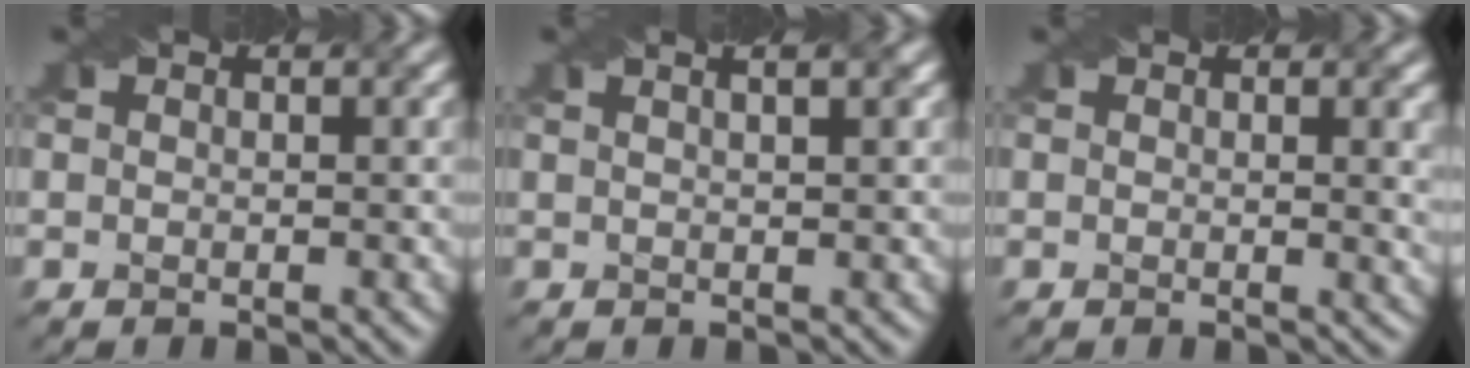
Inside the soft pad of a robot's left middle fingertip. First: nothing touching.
{"total": 5.1, "force": [2.4, 2.6, 3.7], "torque": [-0.008, 0.041, -0.006]}
{"total": 2.6, "force": [0.7, 0.9, 2.3], "torque": [-0.019, 0.000, 0.010]}